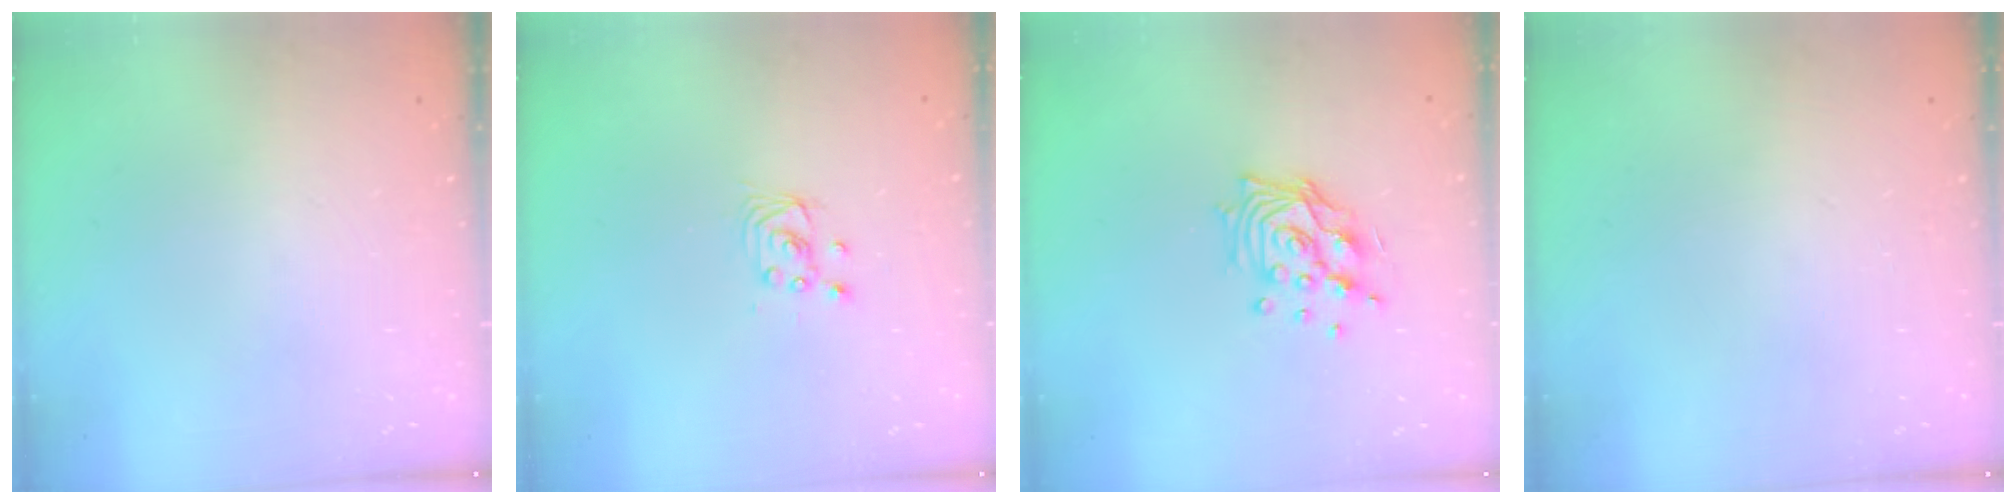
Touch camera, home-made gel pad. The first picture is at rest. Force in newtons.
{"total": 2.9, "press": 2.9, "slide": 0.2}
{"total": 12.6, "press": 12.5, "slide": 1.7}
{"total": 0.0}